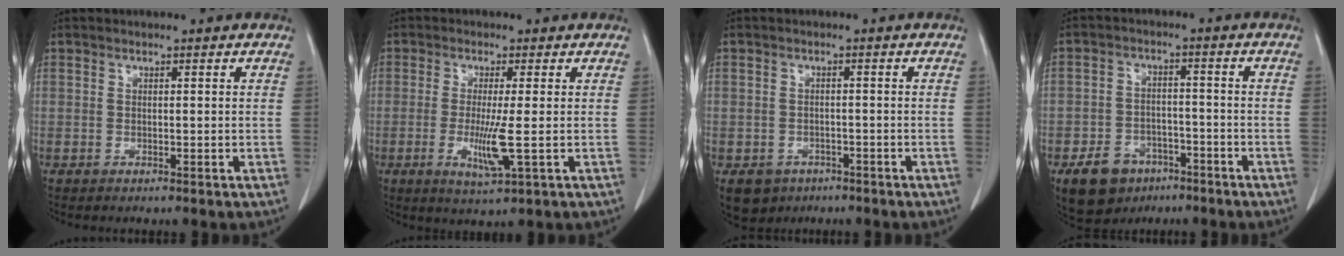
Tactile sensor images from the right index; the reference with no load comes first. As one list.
[{"total": 5.9, "force": [-1.0, -0.2, 5.8], "torque": [-0.116, -0.019, -0.017]}, {"total": 4.8, "force": [-2.8, 3.8, 0.9], "torque": [-0.011, 0.006, -0.035]}, {"total": 8.0, "force": [-4.8, 5.6, 3.0], "torque": [-0.059, 0.006, -0.070]}]